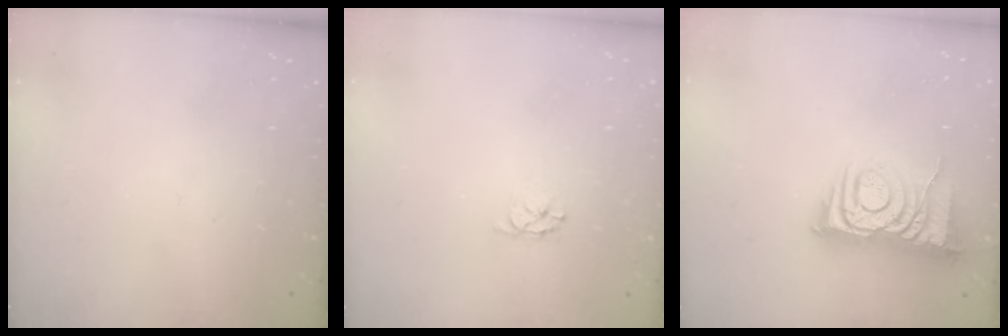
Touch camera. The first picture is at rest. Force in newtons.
{"total": 2.9, "press": 2.9, "slide": 0.3}
{"total": 9.1, "press": 9.0, "slide": 1.0}